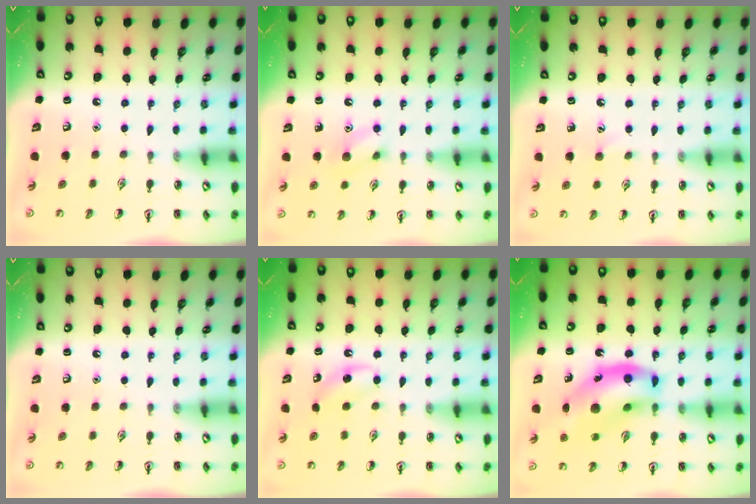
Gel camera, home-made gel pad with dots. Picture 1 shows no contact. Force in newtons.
{"total": 7.4, "press": 7.4, "slide": 0.7}
{"total": 3.9, "press": 3.7, "slide": 1.2}
{"total": 0.0}
{"total": 4.1, "press": 3.7, "slide": 1.7}
{"total": 17.4, "press": 16.9, "slide": 4.5}